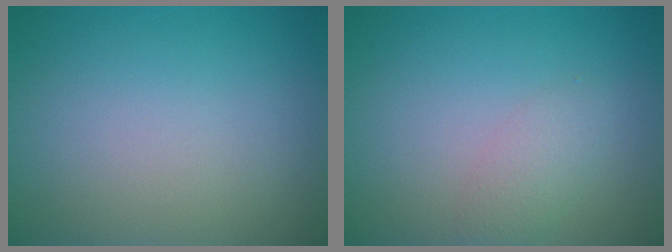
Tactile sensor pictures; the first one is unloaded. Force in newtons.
{"total": 1.7, "press": 1.7, "slide": 0.1}